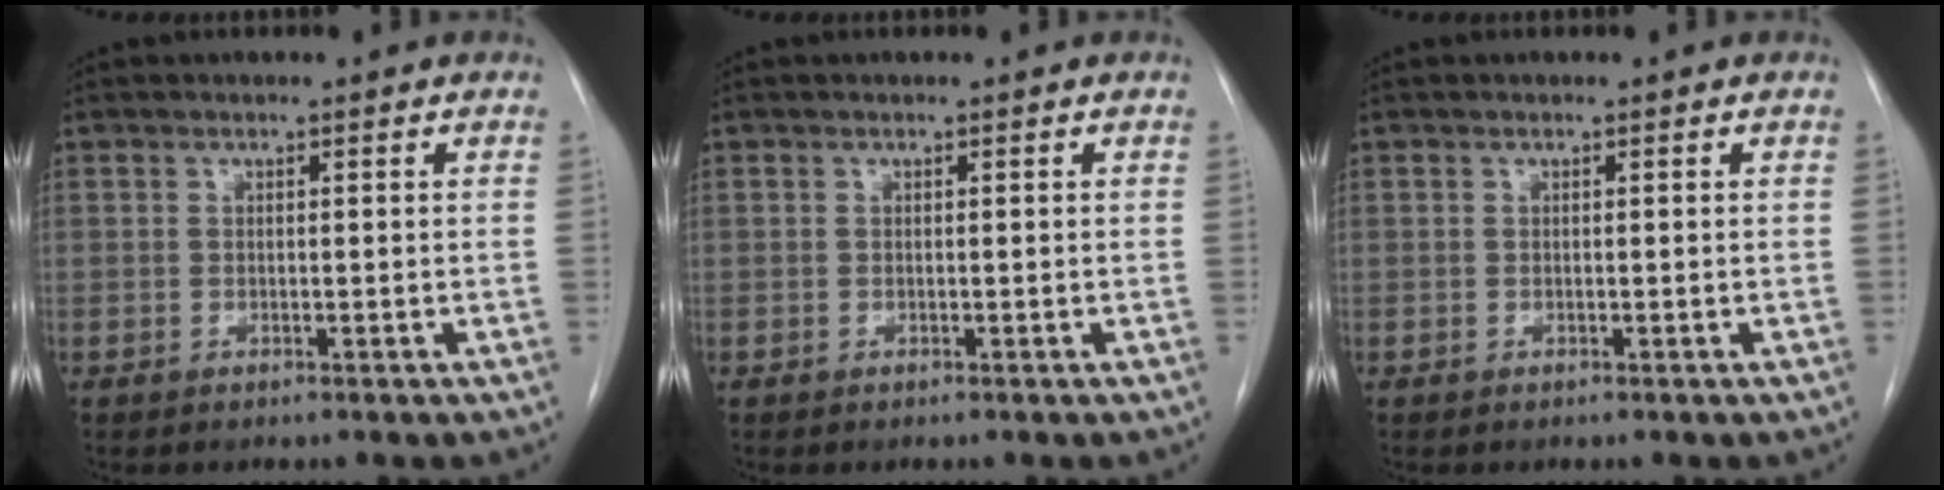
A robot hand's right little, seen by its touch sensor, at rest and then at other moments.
{"total": 0.0}
{"total": 0.0}